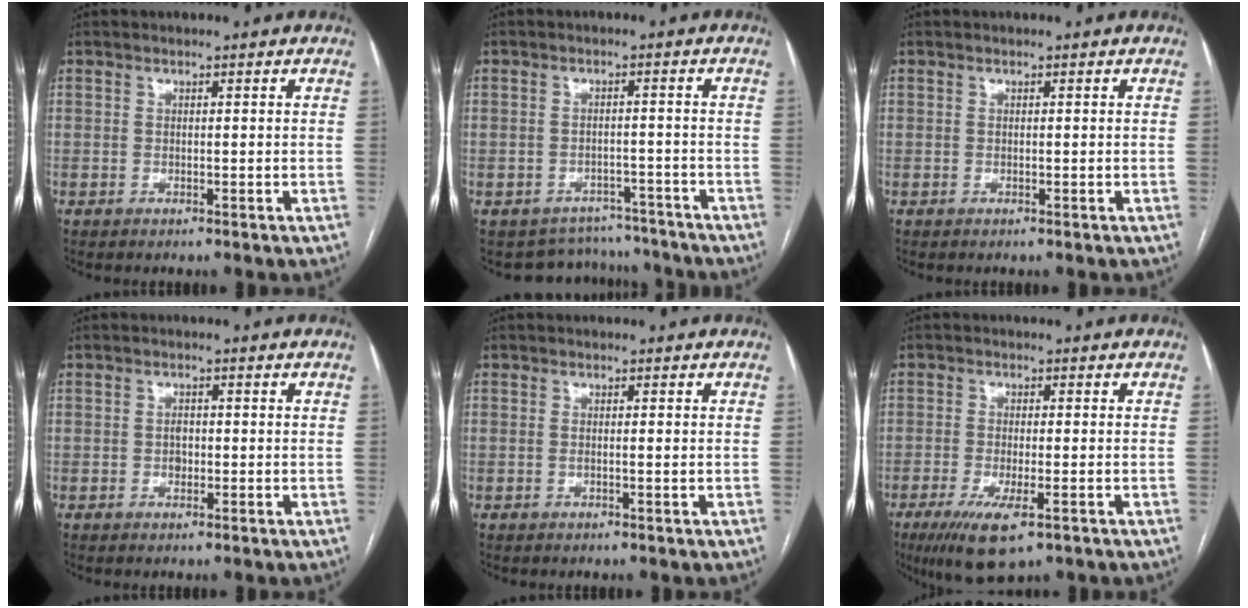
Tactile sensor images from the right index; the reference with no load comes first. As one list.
[{"total": 7.0, "force": [-6.3, 2.9, -1.0], "torque": [0.023, 0.027, -0.079]}, {"total": 0.0}, {"total": 1.4, "force": [-0.2, 1.0, 1.0], "torque": [-0.014, 0.003, -0.003]}, {"total": 0.9, "force": [-0.1, 0.0, 0.9], "torque": [-0.020, -0.001, 0.001]}, {"total": 7.9, "force": [-4.3, 2.0, 6.3], "torque": [-0.112, -0.019, -0.068]}]